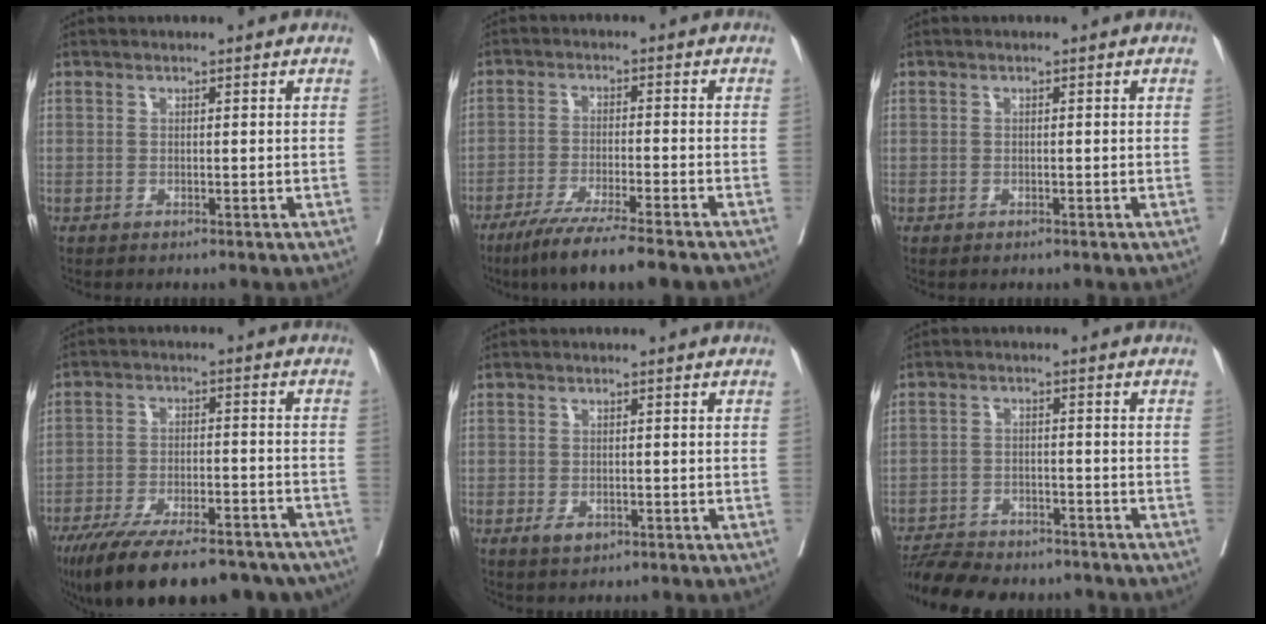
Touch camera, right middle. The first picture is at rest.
{"total": 11.9, "force": [-9.5, 0.3, 7.2], "torque": [-0.105, -0.028, -0.149]}
{"total": 0.6, "force": [-0.4, 0.3, 0.4], "torque": [-0.007, -0.001, -0.002]}
{"total": 25.3, "force": [-20.5, 7.2, 13.0], "torque": [-0.181, -0.019, -0.280]}
{"total": 2.1, "force": [-1.0, 1.2, 1.4], "torque": [-0.021, 0.001, -0.007]}
{"total": 11.8, "force": [-10.7, 3.2, 3.8], "torque": [-0.067, 0.004, -0.155]}